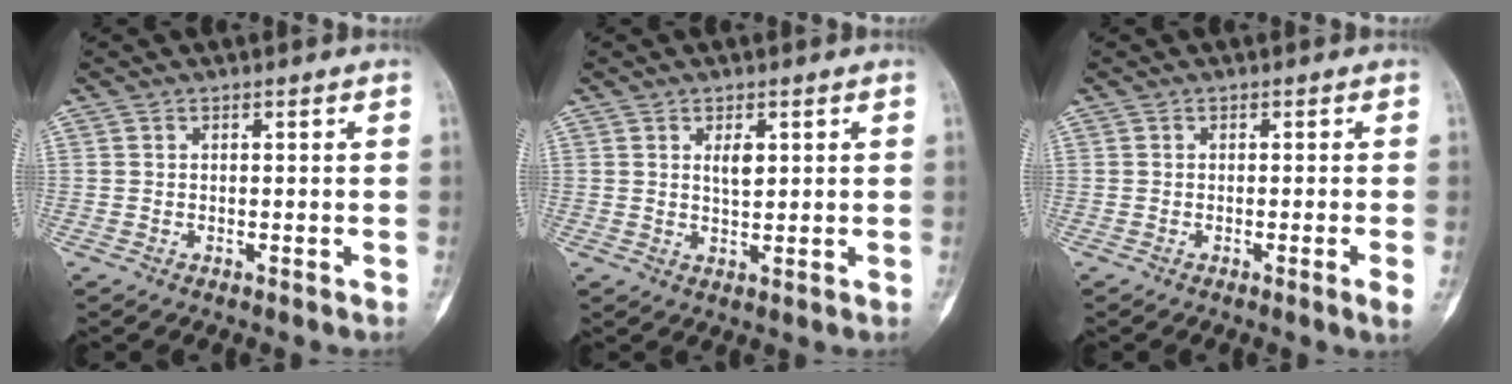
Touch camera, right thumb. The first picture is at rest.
{"total": 3.0, "force": [1.1, 1.4, 2.4], "torque": [-0.035, -0.008, 0.020]}
{"total": 2.0, "force": [-0.7, -0.4, 1.9], "torque": [-0.035, -0.006, -0.008]}